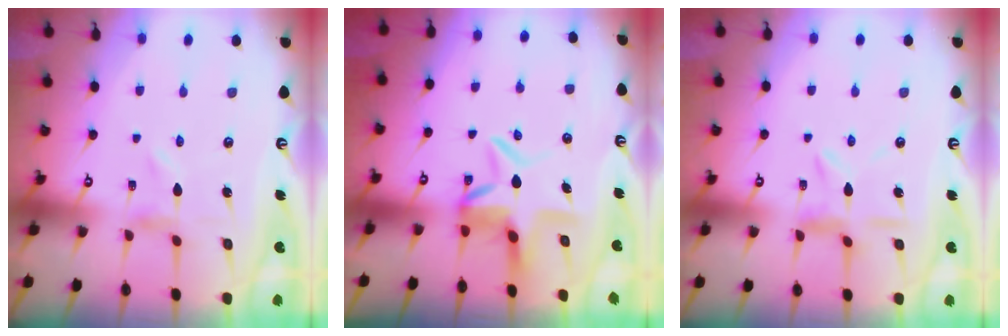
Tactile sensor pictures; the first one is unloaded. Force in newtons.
{"total": 6.7, "press": 6.6, "slide": 0.9}
{"total": 7.8, "press": 7.8, "slide": 0.7}